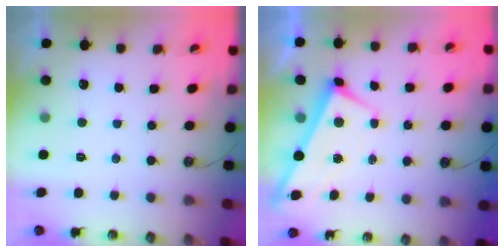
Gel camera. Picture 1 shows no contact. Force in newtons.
{"total": 1.0, "press": 1.0, "slide": 0.1}